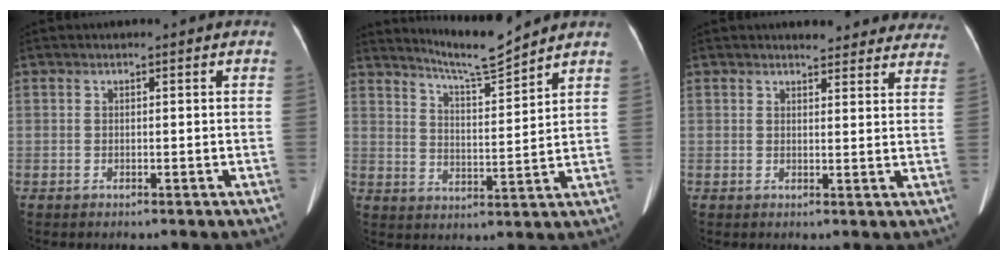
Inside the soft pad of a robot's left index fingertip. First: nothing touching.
{"total": 7.3, "force": [7.0, -1.4, 1.6], "torque": [-0.042, -0.020, 0.127]}
{"total": 12.0, "force": [11.2, 3.1, 2.7], "torque": [0.005, -0.013, 0.105]}